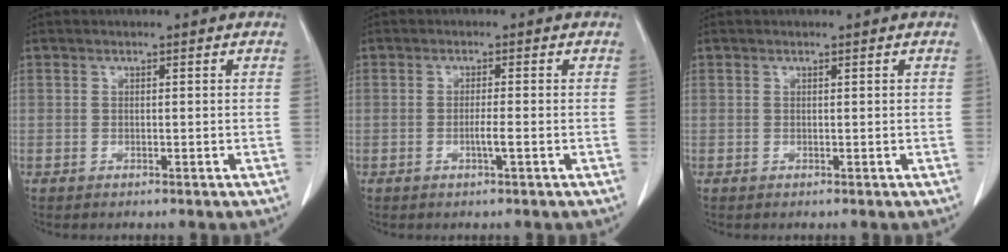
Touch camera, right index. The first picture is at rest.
{"total": 1.8, "force": [-0.6, -0.2, 1.7], "torque": [-0.034, -0.002, -0.011]}
{"total": 0.0}